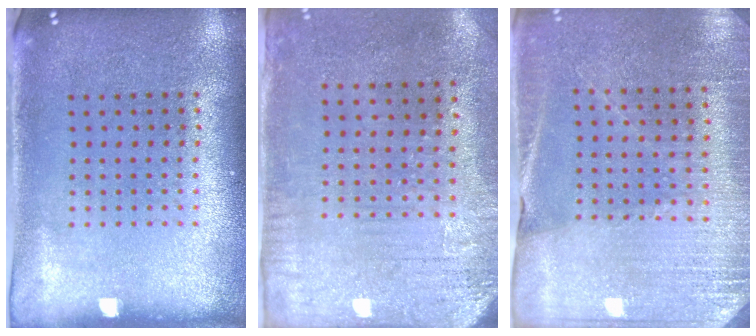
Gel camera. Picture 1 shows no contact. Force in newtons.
{"total": 3.2, "press": 2.5, "slide": 1.9}
{"total": 2.8, "press": 2.8, "slide": 0.2}